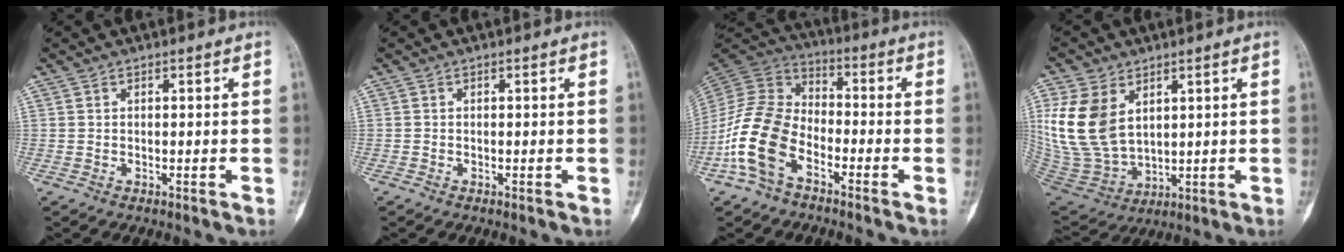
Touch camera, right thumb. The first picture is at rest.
{"total": 0.0}
{"total": 13.7, "force": [-6.2, 8.4, 8.8], "torque": [-0.178, 0.048, -0.135]}
{"total": 15.4, "force": [4.7, 10.3, 10.5], "torque": [-0.207, -0.022, 0.112]}